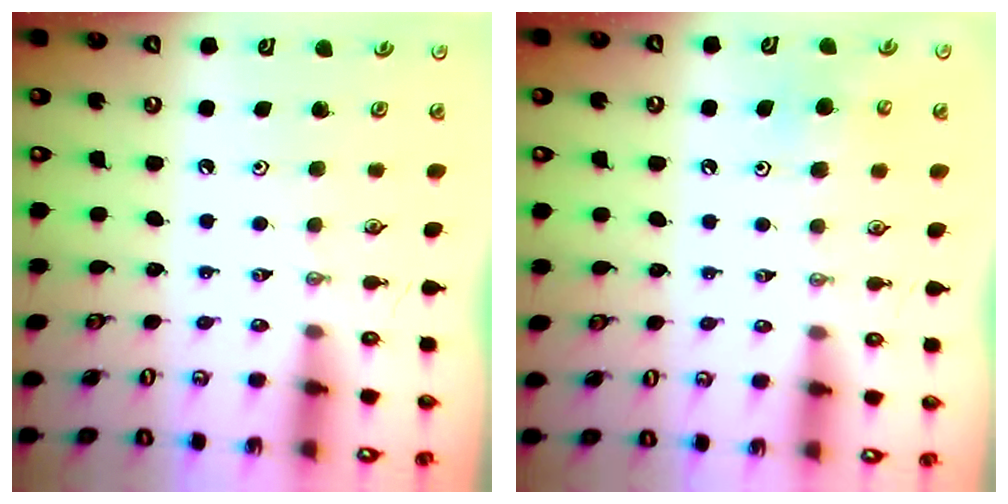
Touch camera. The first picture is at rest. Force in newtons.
{"total": 5.3, "press": 5.3, "slide": 0.5}